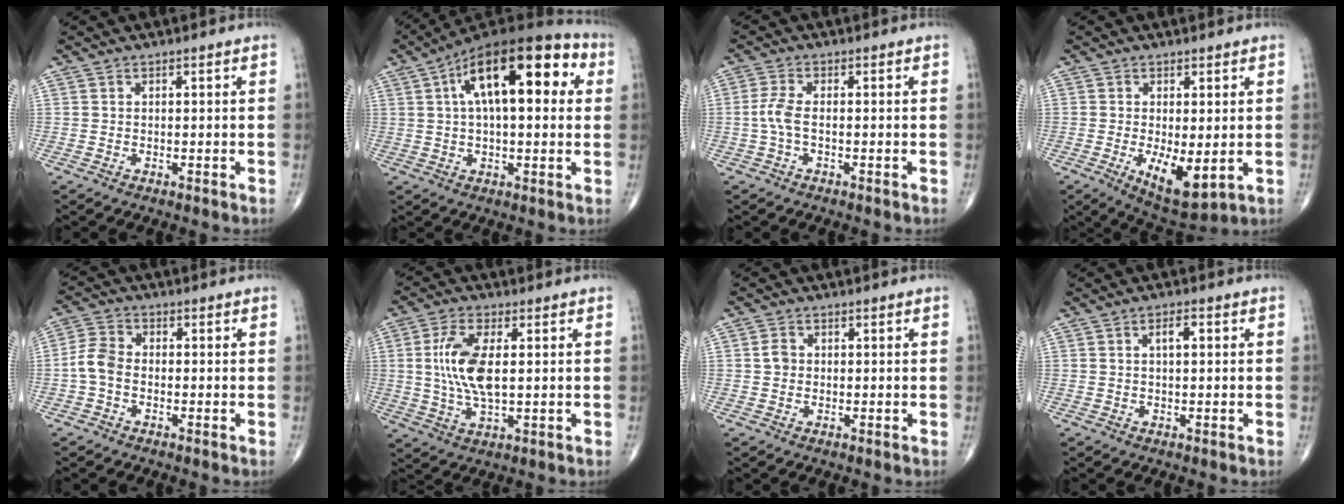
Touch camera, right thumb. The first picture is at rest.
{"total": 20.5, "force": [5.7, 8.8, 17.6], "torque": [-0.263, 0.028, 0.080]}
{"total": 3.5, "force": [-0.6, 1.3, 3.2], "torque": [-0.083, 0.001, -0.017]}
{"total": 8.9, "force": [-1.6, 3.6, 8.0], "torque": [-0.122, -0.025, -0.014]}
{"total": 5.1, "force": [-1.2, 3.6, 3.5], "torque": [-0.070, 0.015, -0.034]}
{"total": 10.6, "force": [1.1, 4.5, 9.5], "torque": [-0.202, -0.007, 0.024]}
{"total": 2.1, "force": [0.1, 1.8, 1.1], "torque": [-0.014, 0.004, -0.001]}
{"total": 2.5, "force": [0.6, 0.9, 2.2], "torque": [-0.038, 0.002, 0.008]}